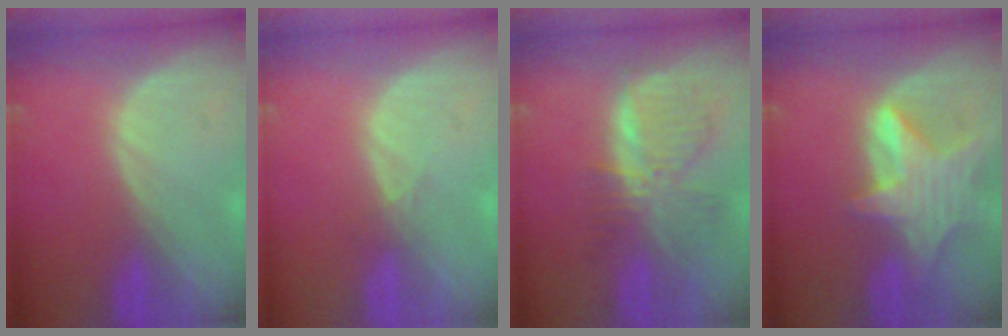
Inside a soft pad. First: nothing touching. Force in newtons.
{"total": 0.7, "press": 0.7, "slide": 0.2}
{"total": 8.4, "press": 7.3, "slide": 4.0}
{"total": 8.2, "press": 7.3, "slide": 3.8}